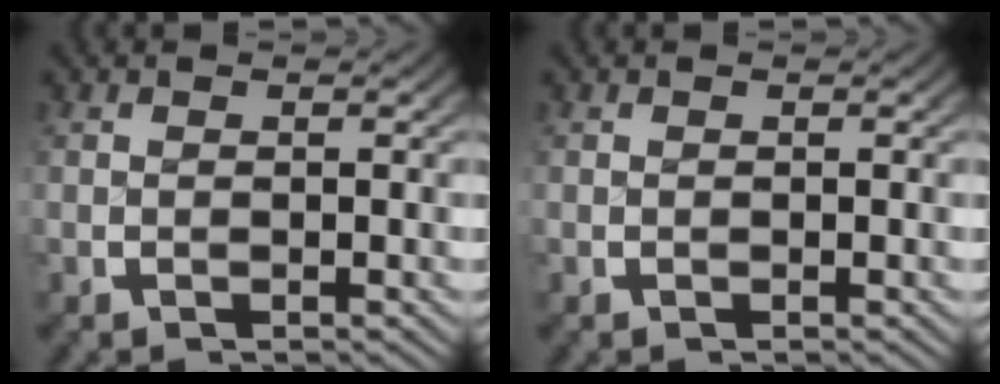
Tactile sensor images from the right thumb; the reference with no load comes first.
{"total": 0.0}